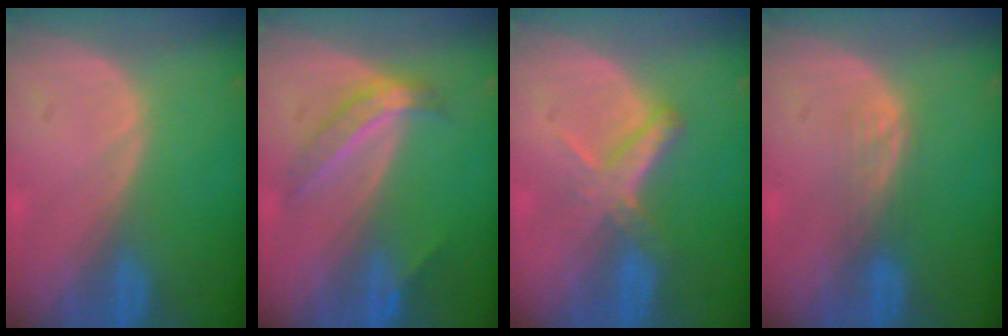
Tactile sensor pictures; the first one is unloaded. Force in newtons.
{"total": 5.0, "press": 4.6, "slide": 2.0}
{"total": 5.5, "press": 5.0, "slide": 2.4}
{"total": 2.4, "press": 2.3, "slide": 0.4}